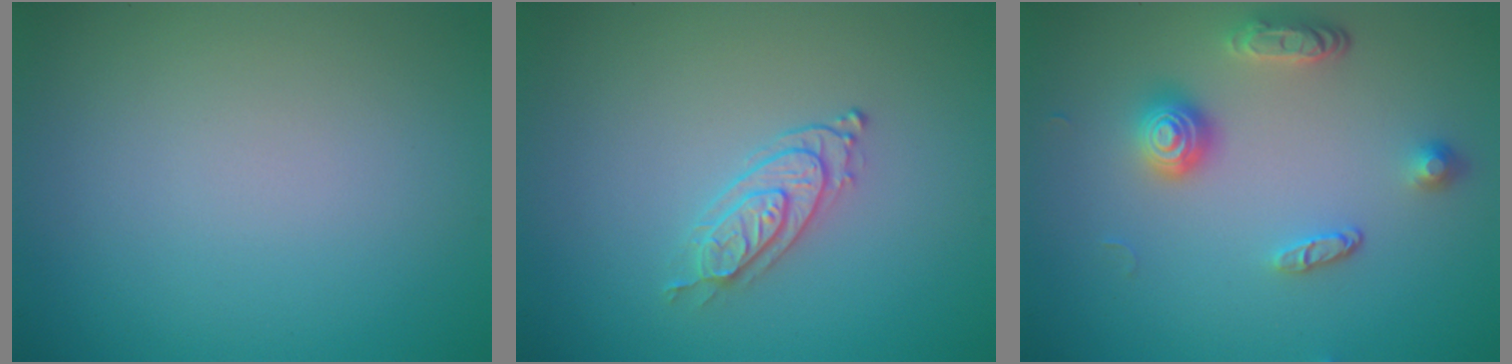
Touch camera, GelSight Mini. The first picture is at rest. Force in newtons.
{"total": 2.3, "press": 2.0, "slide": 1.1}
{"total": 3.7, "press": 2.9, "slide": 2.2}